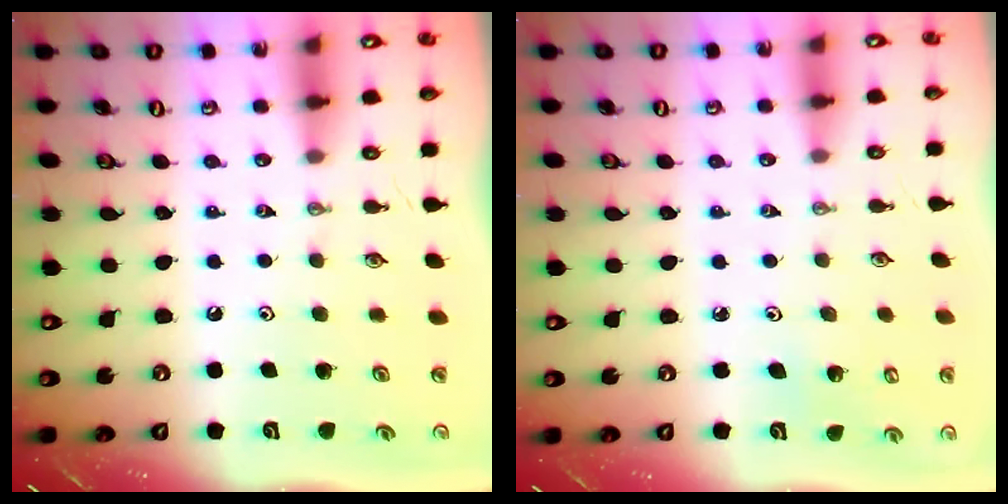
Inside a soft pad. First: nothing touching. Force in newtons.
{"total": 2.8, "press": 2.7, "slide": 0.5}